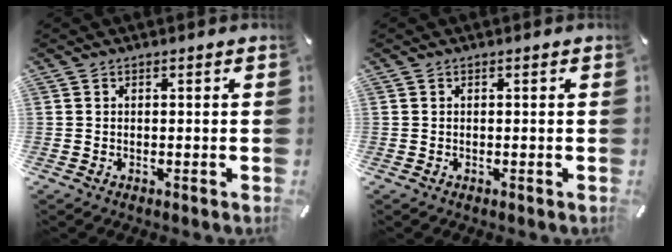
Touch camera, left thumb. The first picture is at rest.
{"total": 0.0}